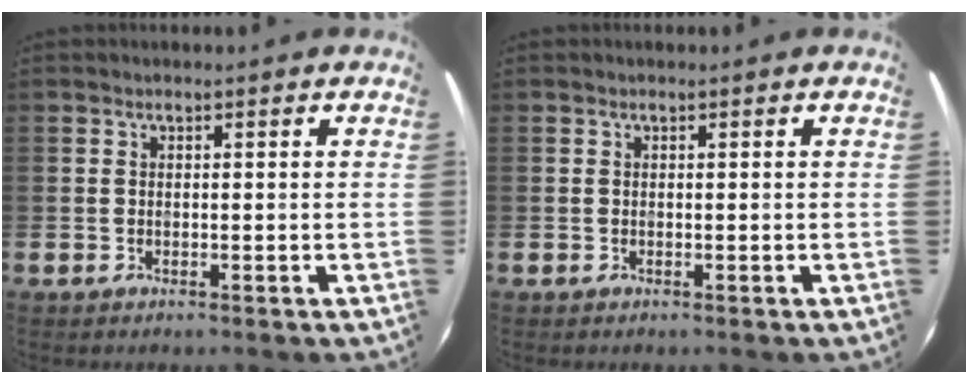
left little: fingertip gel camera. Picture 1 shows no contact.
{"total": 0.0}